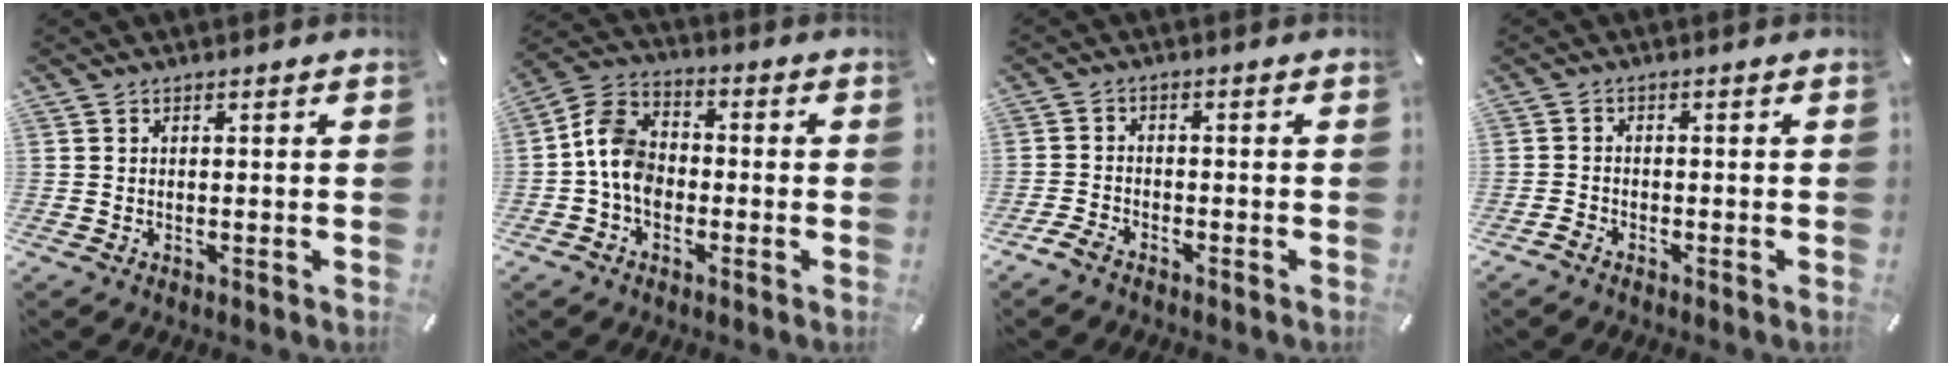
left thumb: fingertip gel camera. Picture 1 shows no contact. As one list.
[{"total": 8.5, "force": [-2.2, 6.5, 5.0], "torque": [-0.114, 0.022, -0.041]}, {"total": 2.9, "force": [-2.5, 1.3, 0.8], "torque": [-0.029, 0.009, -0.052]}, {"total": 1.6, "force": [-1.4, 0.6, 0.4], "torque": [-0.008, 0.006, -0.029]}]